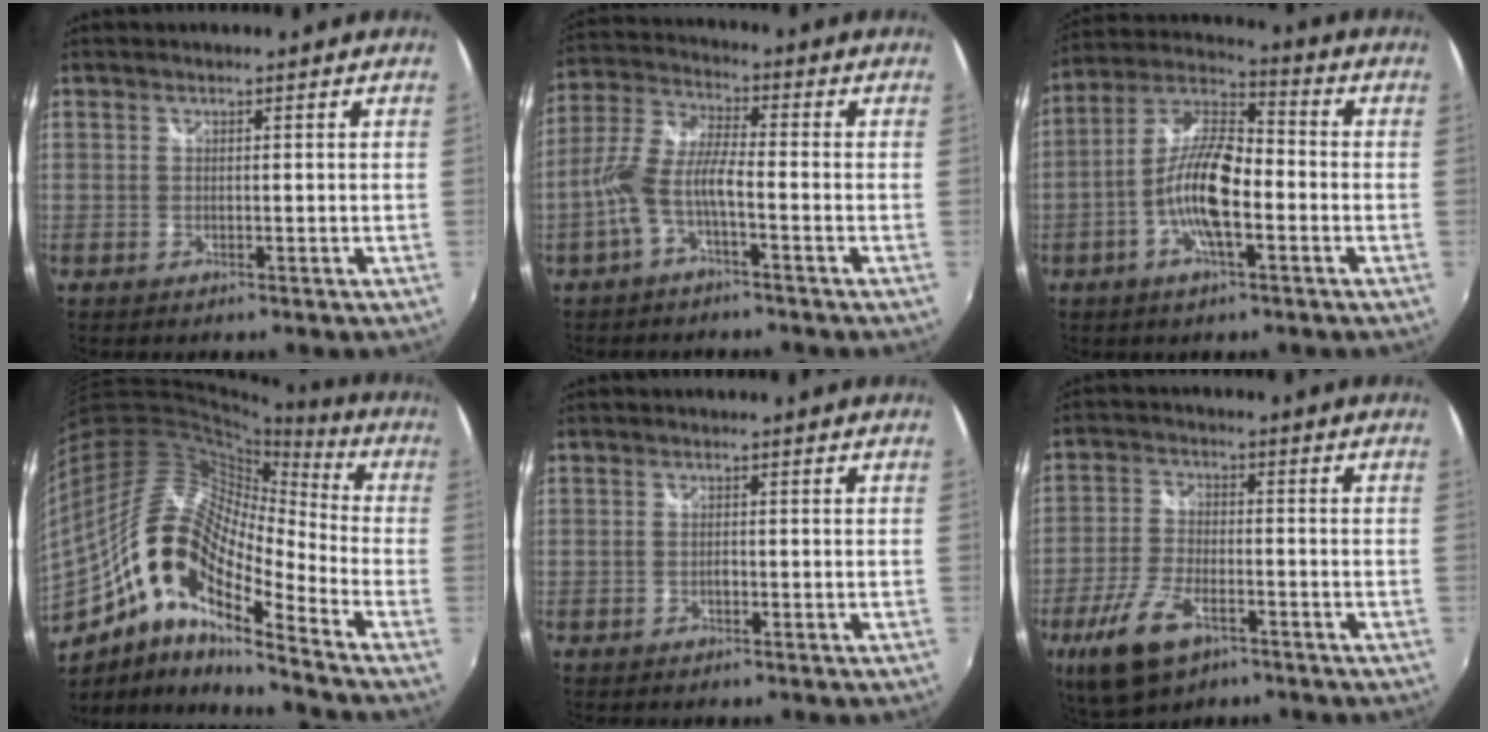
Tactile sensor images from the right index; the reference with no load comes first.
{"total": 7.6, "force": [-3.1, 1.8, 6.7], "torque": [-0.155, 0.010, -0.060]}
{"total": 12.2, "force": [-3.5, 3.9, 11.0], "torque": [-0.228, 0.007, -0.071]}
{"total": 19.9, "force": [-7.8, 6.9, 16.9], "torque": [-0.283, -0.014, -0.166]}
{"total": 0.8, "force": [-0.5, 0.4, 0.5], "torque": [-0.009, 0.002, -0.008]}
{"total": 12.2, "force": [-6.8, 5.7, 8.4], "torque": [-0.190, -0.020, -0.125]}